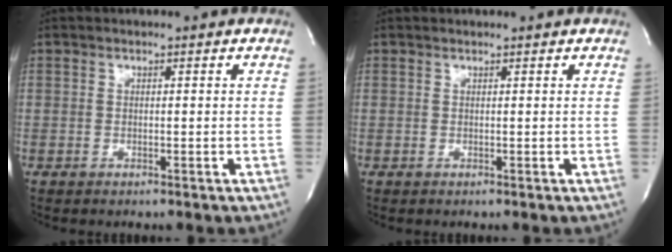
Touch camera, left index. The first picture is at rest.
{"total": 0.8, "force": [0.8, 0.0, 0.1], "torque": [-0.006, 0.009, 0.011]}